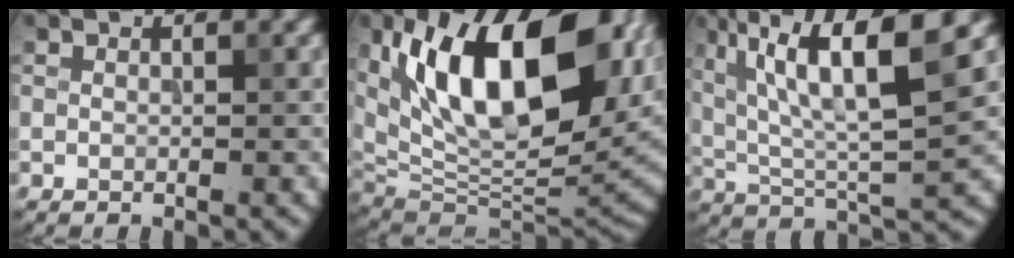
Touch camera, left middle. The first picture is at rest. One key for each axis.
{"total": 16.6, "fx": 5.1, "fy": 8.1, "fz": 13.5, "tx": -0.206, "ty": 0.006, "tz": 0.081}
{"total": 10.9, "fx": 4.9, "fy": 2.5, "fz": 9.4, "tx": -0.163, "ty": 0.010, "tz": 0.088}